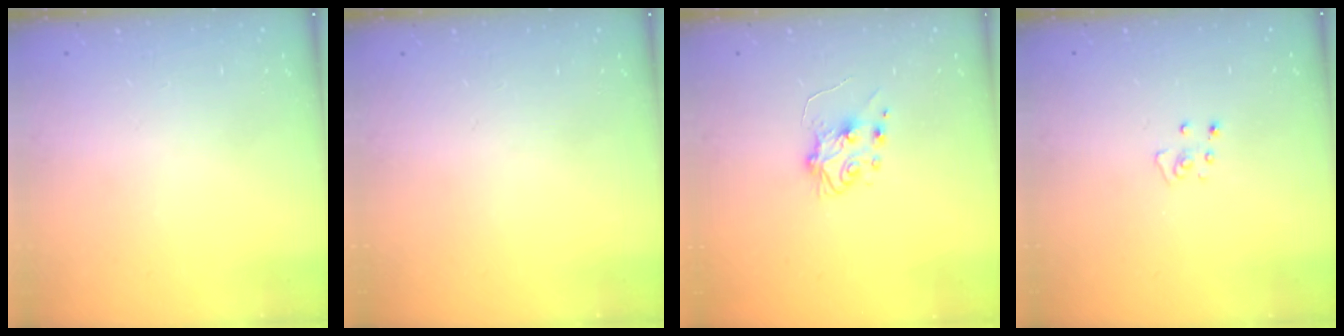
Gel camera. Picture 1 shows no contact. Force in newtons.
{"total": 0.0}
{"total": 5.9, "press": 5.9, "slide": 0.9}
{"total": 2.8, "press": 2.8, "slide": 0.2}